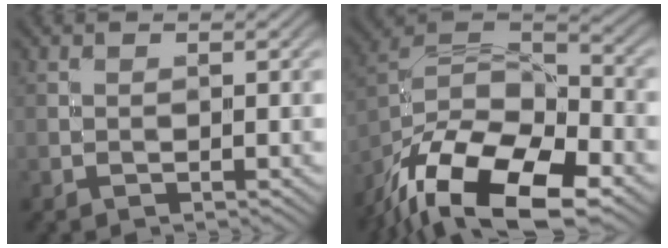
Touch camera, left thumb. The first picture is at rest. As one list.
[{"total": 18.4, "force": [-11.6, 8.0, 11.8], "torque": [-0.261, -0.042, -0.194]}]